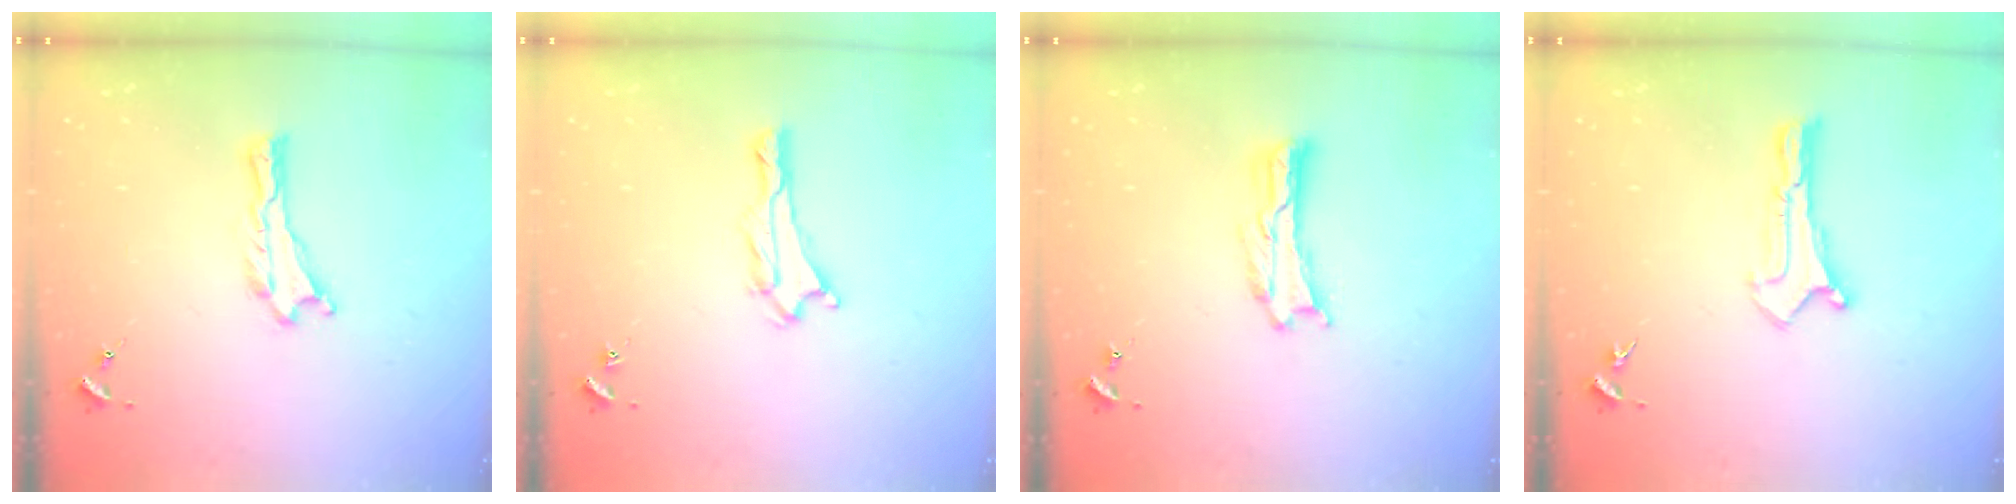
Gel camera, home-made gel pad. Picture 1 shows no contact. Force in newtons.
{"total": 1.7, "press": 1.6, "slide": 0.3}
{"total": 0.0}
{"total": 0.0}